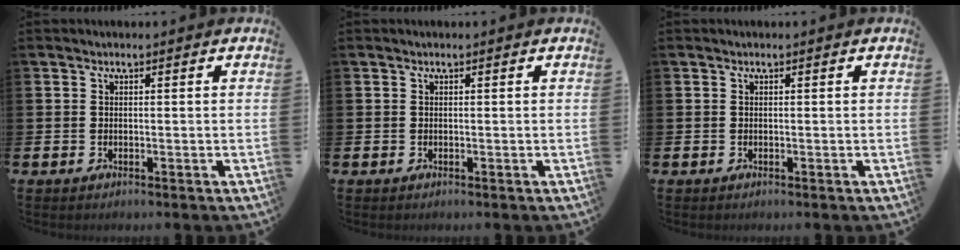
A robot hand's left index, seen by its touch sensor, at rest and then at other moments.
{"total": 0.0}
{"total": 0.0}